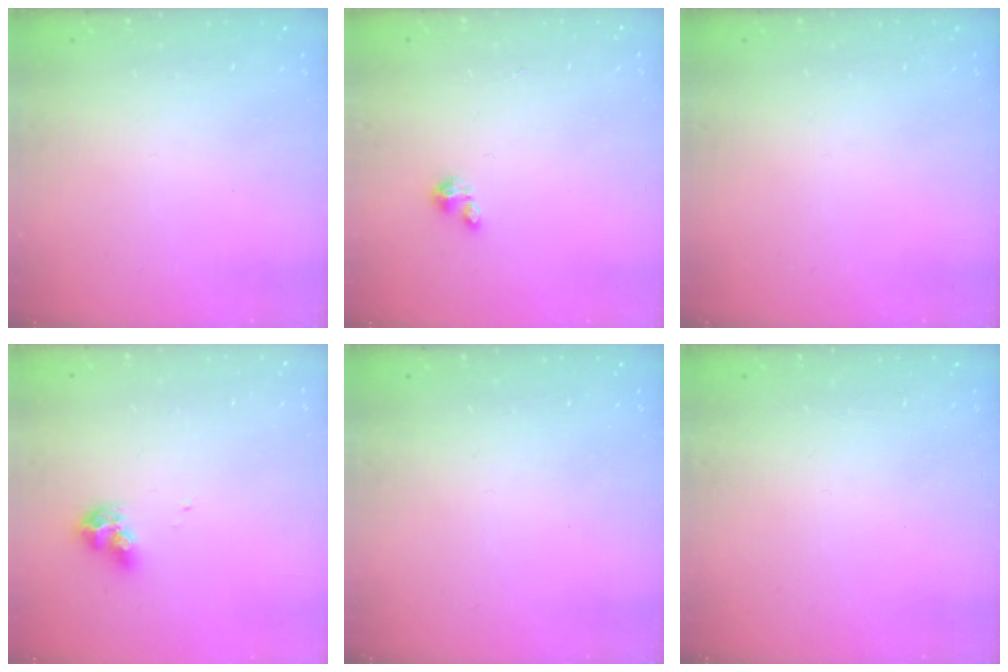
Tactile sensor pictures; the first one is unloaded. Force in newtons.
{"total": 1.2, "press": 1.2, "slide": 0.2}
{"total": 0.0}
{"total": 9.0, "press": 9.0, "slide": 0.9}
{"total": 0.0}
{"total": 0.0}